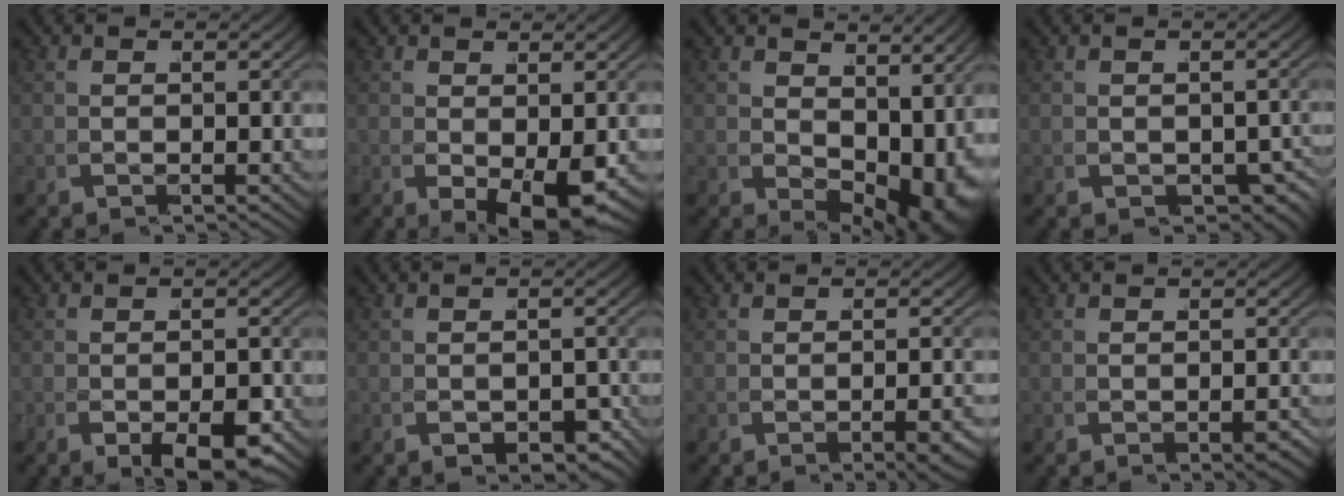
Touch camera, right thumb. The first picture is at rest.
{"total": 4.1, "force": [-1.0, 1.3, 3.8], "torque": [-0.069, -0.017, -0.006]}
{"total": 6.0, "force": [0.2, 3.2, 5.0], "torque": [-0.088, -0.020, 0.019]}
{"total": 3.9, "force": [-1.7, 2.7, 2.2], "torque": [-0.035, -0.026, -0.008]}
{"total": 3.5, "force": [-1.7, 0.6, 3.0], "torque": [-0.055, -0.011, -0.019]}
{"total": 1.9, "force": [-1.4, 0.8, 1.1], "torque": [-0.029, -0.014, -0.012]}
{"total": 1.8, "force": [-1.2, -0.5, 1.2], "torque": [-0.021, -0.002, -0.018]}
{"total": 1.1, "force": [-0.9, -0.3, 0.6], "torque": [-0.013, -0.006, -0.011]}